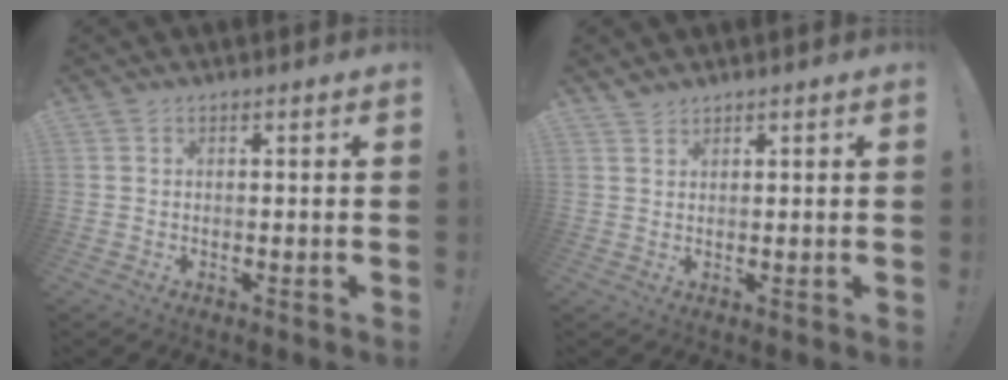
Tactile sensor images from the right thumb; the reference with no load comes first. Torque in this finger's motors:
{"motor_torque": [0.20, 0.11, 0.22, -0.01, 0.02]}